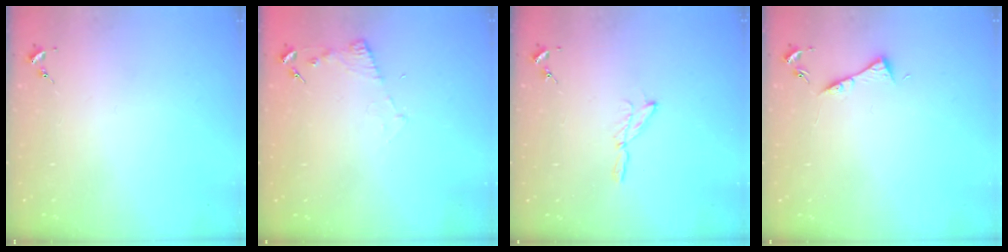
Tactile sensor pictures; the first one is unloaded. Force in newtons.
{"total": 4.6, "press": 4.6, "slide": 0.5}
{"total": 5.3, "press": 5.2, "slide": 0.6}
{"total": 4.2, "press": 4.1, "slide": 0.5}